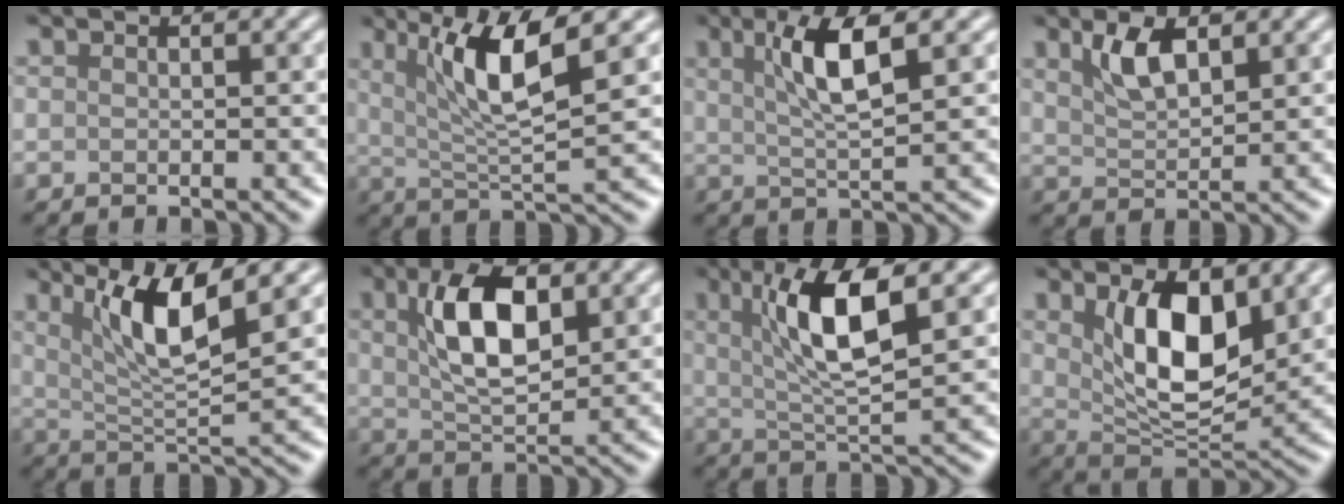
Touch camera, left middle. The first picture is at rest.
{"total": 6.8, "force": [2.6, 1.2, 6.2], "torque": [-0.111, 0.000, 0.048]}
{"total": 5.1, "force": [1.9, 1.0, 4.6], "torque": [-0.088, 0.004, 0.034]}
{"total": 3.1, "force": [1.9, 1.1, 2.2], "torque": [-0.049, 0.000, 0.037]}
{"total": 6.5, "force": [3.1, 1.2, 5.6], "torque": [-0.099, -0.004, 0.056]}
{"total": 6.9, "force": [2.1, 3.1, 5.8], "torque": [-0.112, 0.007, 0.037]}
{"total": 7.1, "force": [2.3, 1.5, 6.5], "torque": [-0.116, 0.002, 0.043]}
{"total": 7.5, "force": [2.4, 3.4, 6.2], "torque": [-0.114, -0.011, 0.047]}